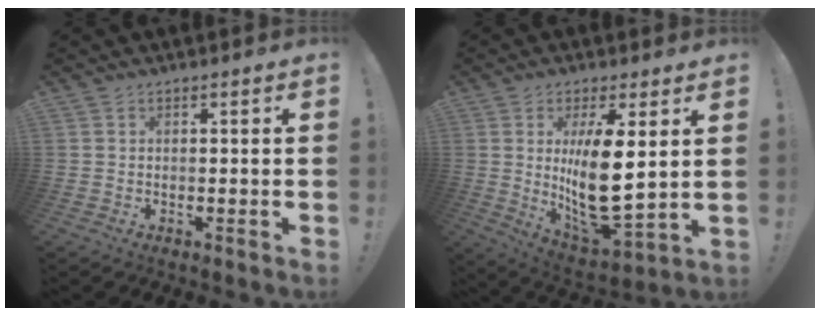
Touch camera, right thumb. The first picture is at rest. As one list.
[{"total": 15.7, "force": [3.0, 5.5, 14.4], "torque": [-0.270, -0.038, 0.048]}]